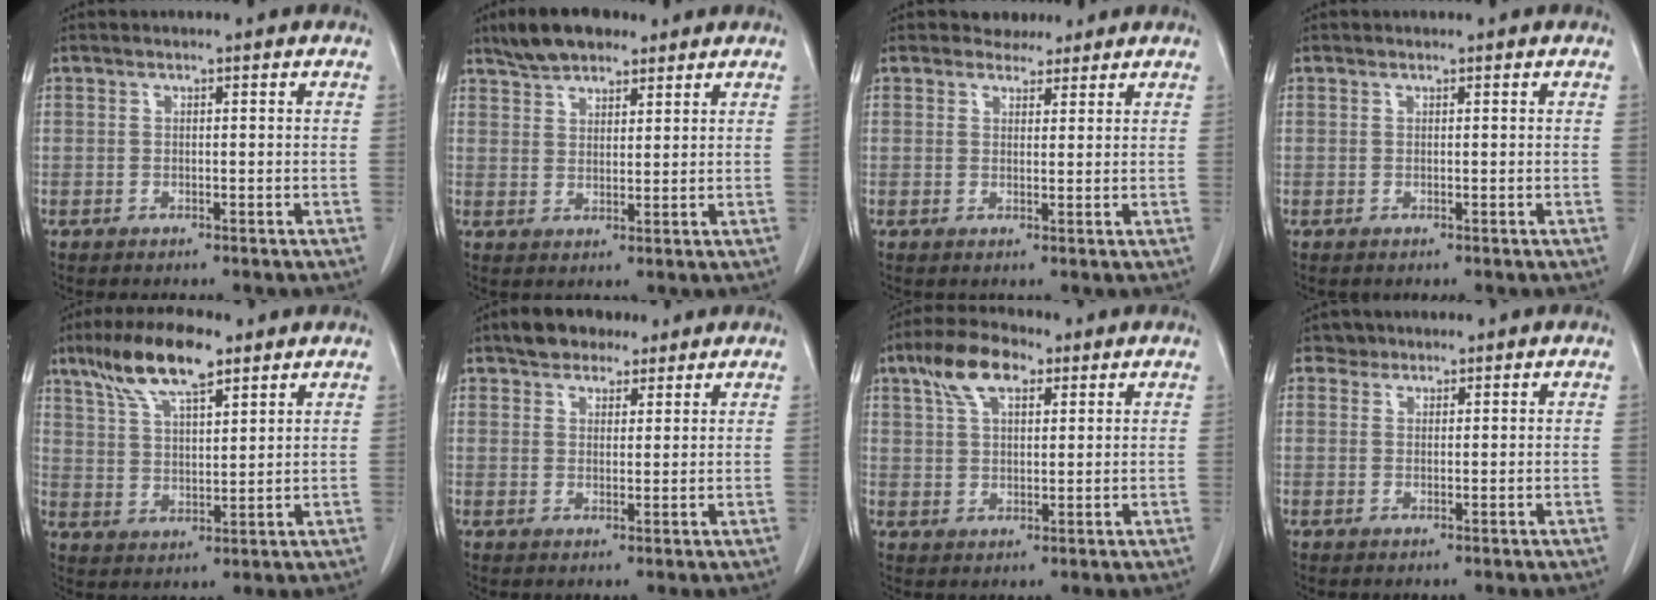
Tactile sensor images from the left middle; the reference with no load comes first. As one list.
[{"total": 7.0, "force": [5.6, 2.8, 3.2], "torque": [-0.062, 0.017, 0.102]}, {"total": 2.6, "force": [2.3, 1.3, 0.0], "torque": [0.000, 0.005, 0.036]}, {"total": 0.0}, {"total": 11.0, "force": [7.5, 2.8, 7.5], "torque": [-0.148, 0.017, 0.141]}, {"total": 6.0, "force": [4.7, 3.1, 2.3], "torque": [-0.039, 0.016, 0.083]}, {"total": 7.9, "force": [4.5, 3.4, 5.5], "torque": [-0.112, 0.021, 0.084]}, {"total": 1.6, "force": [1.3, 0.9, -0.3], "torque": [0.010, 0.002, 0.017]}]